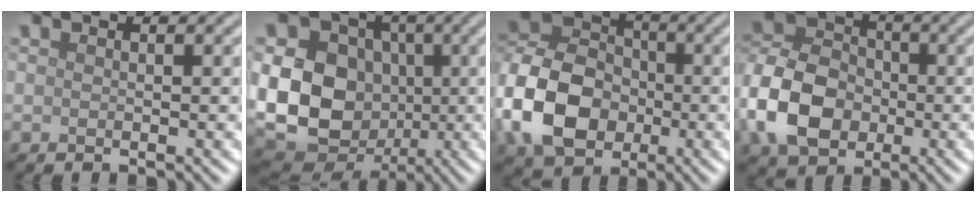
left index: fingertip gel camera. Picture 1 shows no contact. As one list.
[{"total": 15.2, "force": [-0.9, 12.6, 8.4], "torque": [-0.168, -0.004, -0.032]}, {"total": 10.0, "force": [-2.9, 7.4, 6.0], "torque": [-0.128, 0.002, -0.071]}, {"total": 8.7, "force": [-2.6, 6.5, 5.2], "torque": [-0.111, 0.004, -0.068]}]